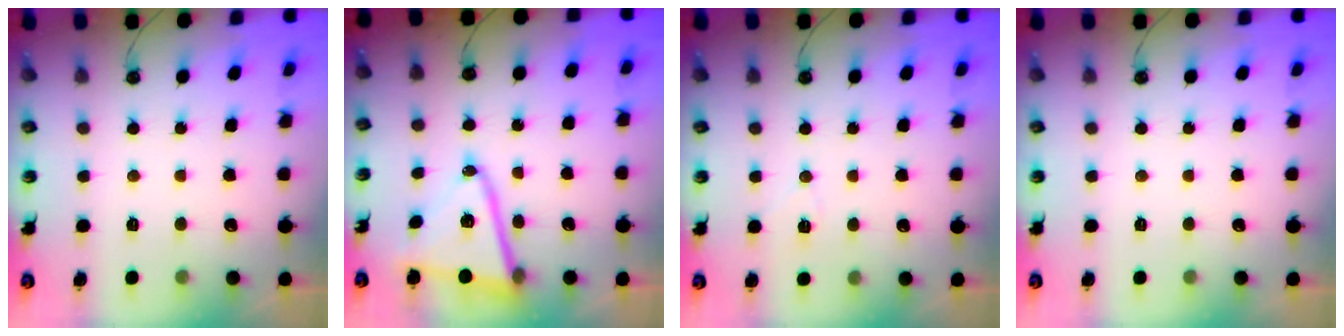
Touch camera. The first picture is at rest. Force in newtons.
{"total": 13.8, "press": 13.6, "slide": 2.4}
{"total": 6.3, "press": 5.6, "slide": 2.9}
{"total": 0.0}